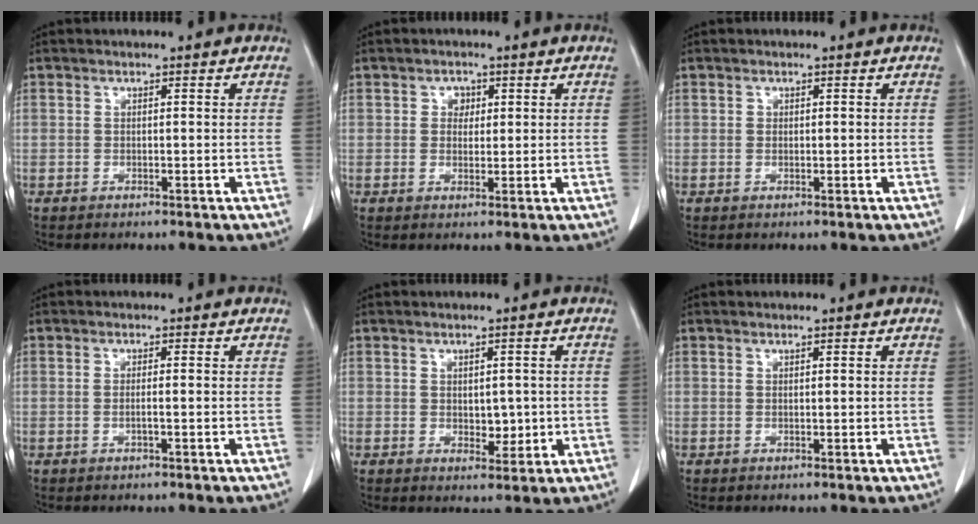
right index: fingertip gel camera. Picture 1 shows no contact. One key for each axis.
{"total": 2.7, "fx": 0.8, "fy": 2.1, "fz": 1.4, "tx": -0.024, "ty": 0.007, "tz": 0.015}
{"total": 0.6, "fx": 0.0, "fy": 0.5, "fz": 0.3, "tx": -0.009, "ty": 0.005, "tz": 0.002}
{"total": 1.4, "fx": -0.3, "fy": 0.3, "fz": 1.3, "tx": -0.029, "ty": 0.001, "tz": -0.004}
{"total": 4.0, "fx": -0.2, "fy": 2.5, "fz": 3.1, "tx": -0.042, "ty": 0.003, "tz": 0.010}
{"total": 0.0}